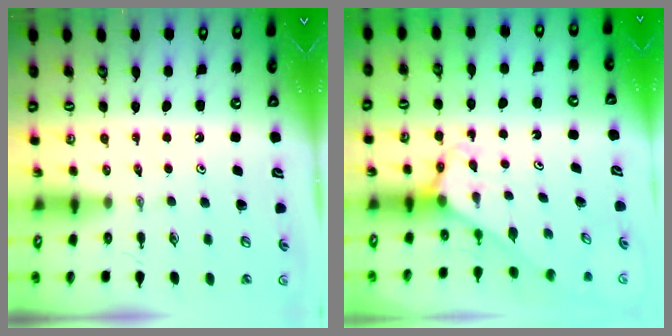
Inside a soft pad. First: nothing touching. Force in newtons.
{"total": 3.0, "press": 3.0, "slide": 0.2}